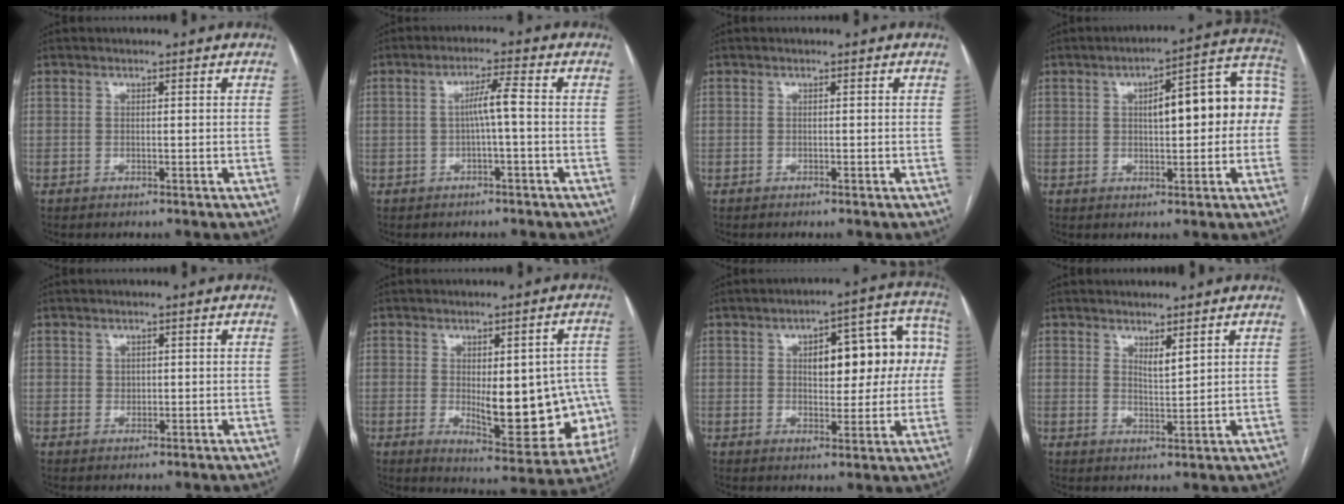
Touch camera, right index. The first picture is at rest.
{"total": 3.6, "force": [-0.4, -0.1, 3.6], "torque": [-0.062, 0.011, -0.004]}
{"total": 0.0}
{"total": 13.8, "force": [1.3, 3.9, 13.2], "torque": [-0.170, 0.051, 0.020]}
{"total": 1.0, "force": [0.4, 0.8, 0.3], "torque": [0.001, -0.002, 0.006]}
{"total": 15.1, "force": [-2.0, 5.7, 13.9], "torque": [-0.152, 0.004, -0.005]}
{"total": 13.3, "force": [2.0, 5.4, 12.0], "torque": [-0.144, 0.046, 0.032]}
{"total": 2.2, "force": [1.7, 0.4, 1.4], "torque": [-0.028, -0.013, 0.035]}